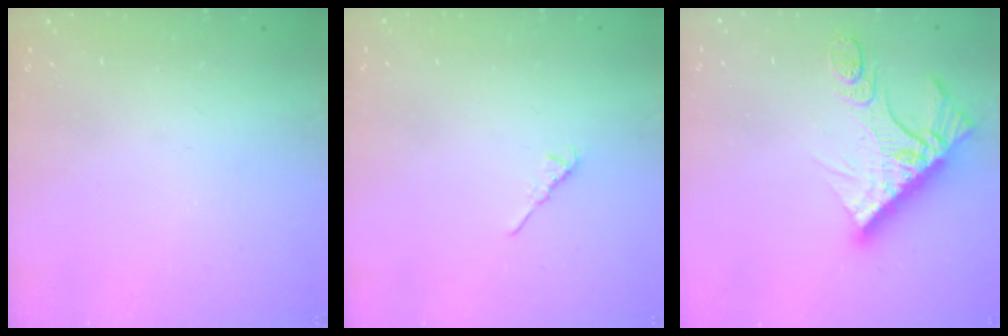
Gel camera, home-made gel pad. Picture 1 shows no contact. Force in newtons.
{"total": 3.1, "press": 3.0, "slide": 0.8}
{"total": 15.5, "press": 15.4, "slide": 1.4}